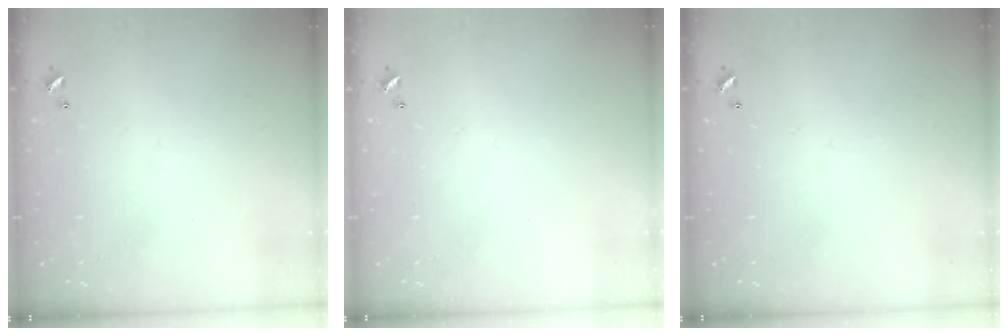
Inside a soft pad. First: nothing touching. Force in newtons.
{"total": 0.0}
{"total": 0.0}